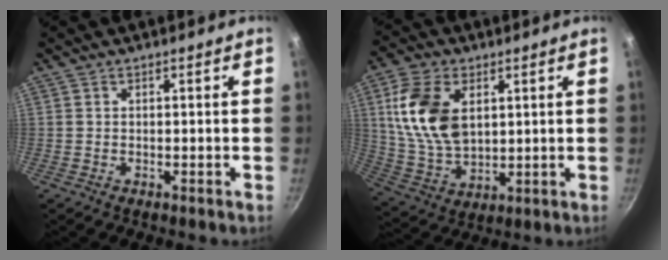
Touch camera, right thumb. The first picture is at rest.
{"total": 14.8, "force": [3.9, 9.2, 10.9], "torque": [-0.193, -0.015, 0.086]}